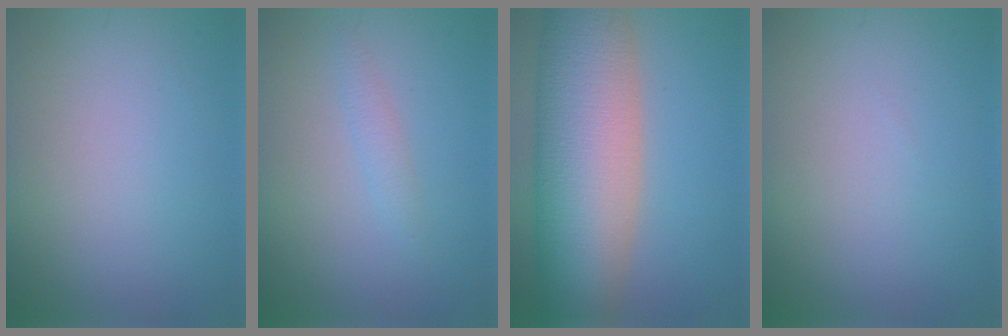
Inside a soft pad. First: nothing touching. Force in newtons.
{"total": 1.1, "press": 1.1, "slide": 0.1}
{"total": 12.5, "press": 12.5, "slide": 0.6}
{"total": 0.0}